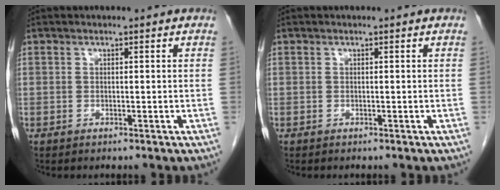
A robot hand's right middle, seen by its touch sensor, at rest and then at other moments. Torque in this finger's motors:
{"motor_torque": [0.22, -0.09, 0.00, 0.00]}